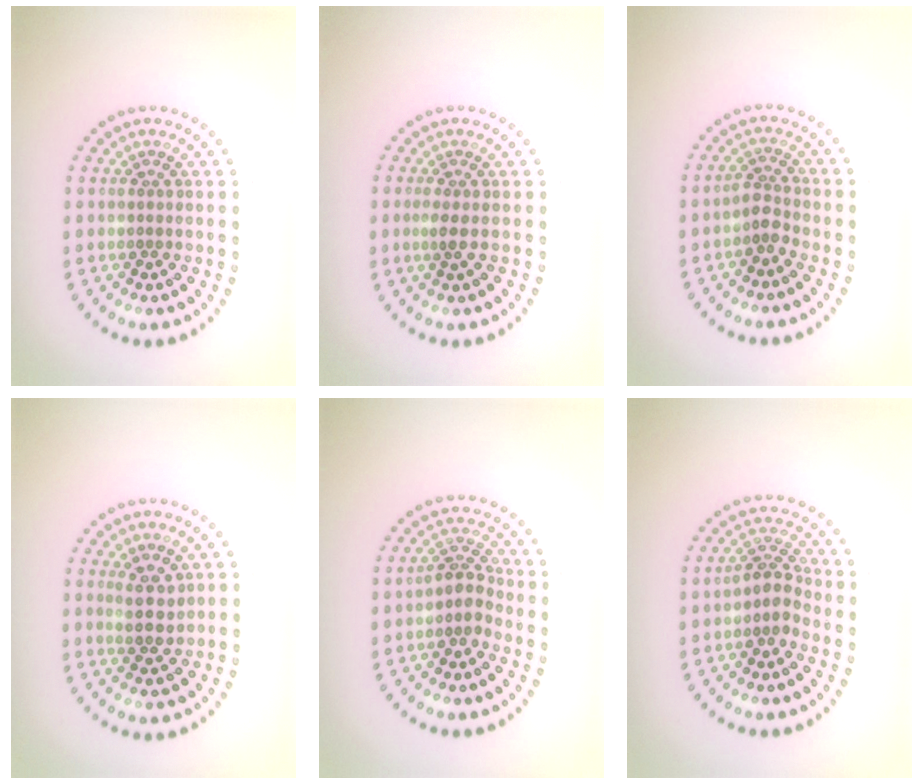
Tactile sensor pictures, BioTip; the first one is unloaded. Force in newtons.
{"total": 1.0, "press": 0.8, "slide": 0.6}
{"total": 1.8, "press": 1.3, "slide": 1.3}
{"total": 2.1, "press": 2.0, "slide": 0.7}
{"total": 2.5, "press": 1.9, "slide": 1.6}
{"total": 2.5, "press": 2.0, "slide": 1.6}